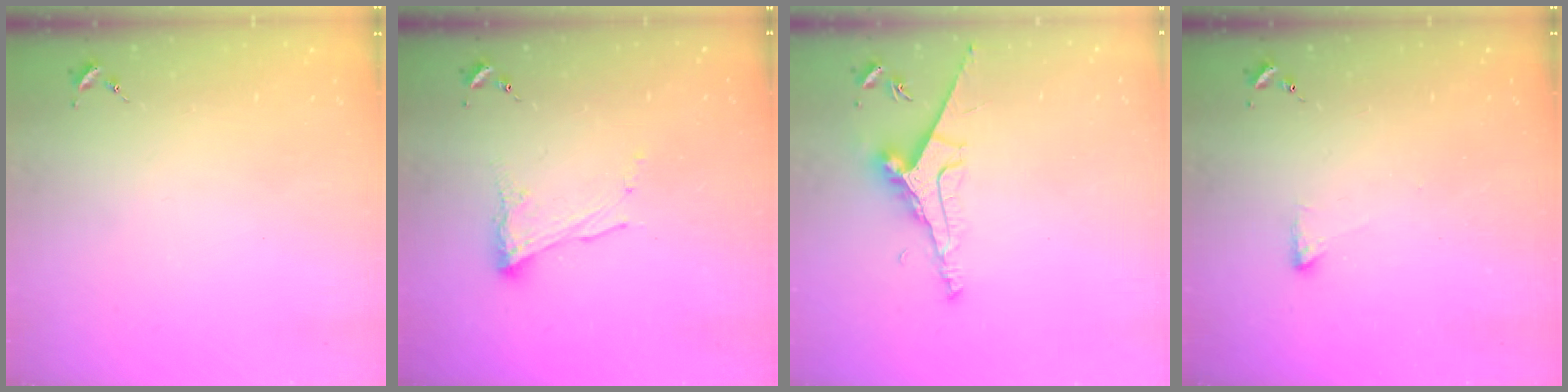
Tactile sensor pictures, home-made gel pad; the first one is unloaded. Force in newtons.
{"total": 8.2, "press": 8.1, "slide": 0.4}
{"total": 9.0, "press": 8.9, "slide": 0.9}
{"total": 2.5, "press": 2.4, "slide": 0.5}